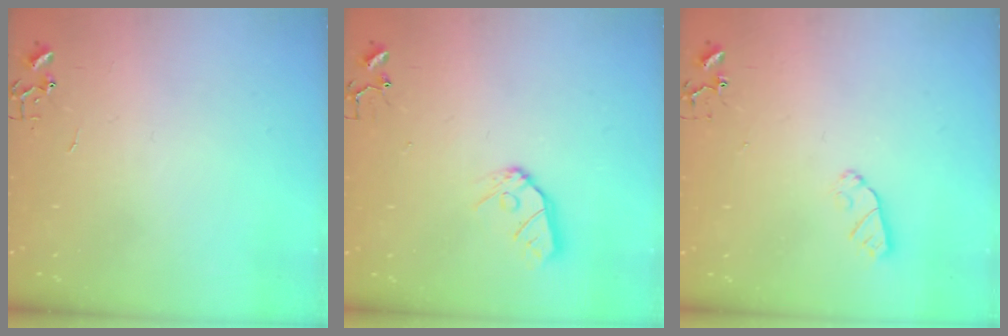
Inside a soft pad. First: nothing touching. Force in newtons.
{"total": 9.2, "press": 9.2, "slide": 0.8}
{"total": 5.5, "press": 5.5, "slide": 0.5}